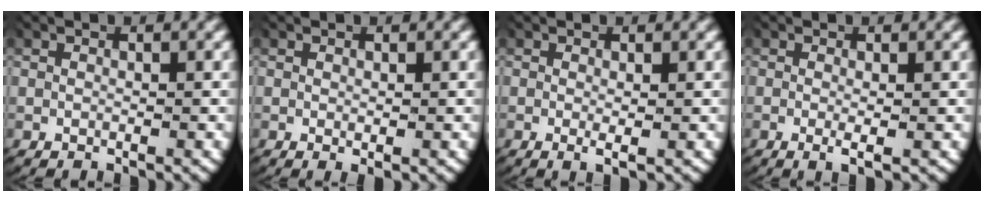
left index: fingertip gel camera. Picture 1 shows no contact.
{"total": 0.6, "force": [0.0, 0.1, 0.6], "torque": [-0.014, -0.007, 0.003]}
{"total": 1.3, "force": [-0.3, 0.2, 1.2], "torque": [-0.031, -0.010, -0.003]}
{"total": 1.7, "force": [-0.6, 0.2, 1.5], "torque": [-0.041, -0.011, -0.006]}